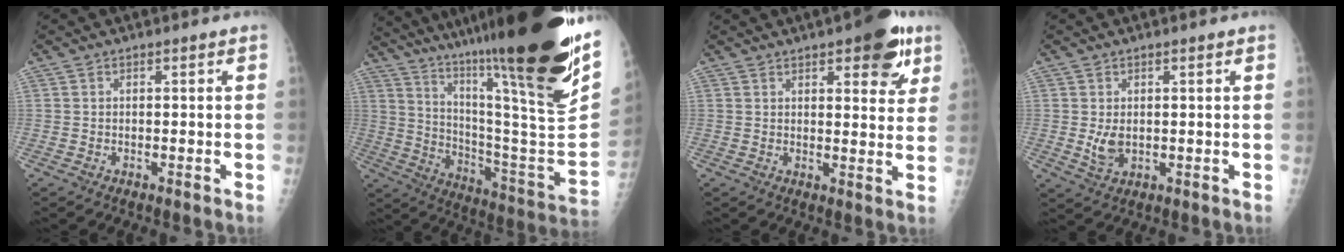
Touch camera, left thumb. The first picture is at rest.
{"total": 37.7, "force": [25.6, 4.4, 27.2], "torque": [-0.343, -0.112, 0.384]}
{"total": 10.4, "force": [5.7, 3.9, 7.8], "torque": [-0.068, -0.020, 0.068]}
{"total": 3.5, "force": [0.2, 2.2, 2.7], "torque": [-0.047, -0.010, 0.011]}